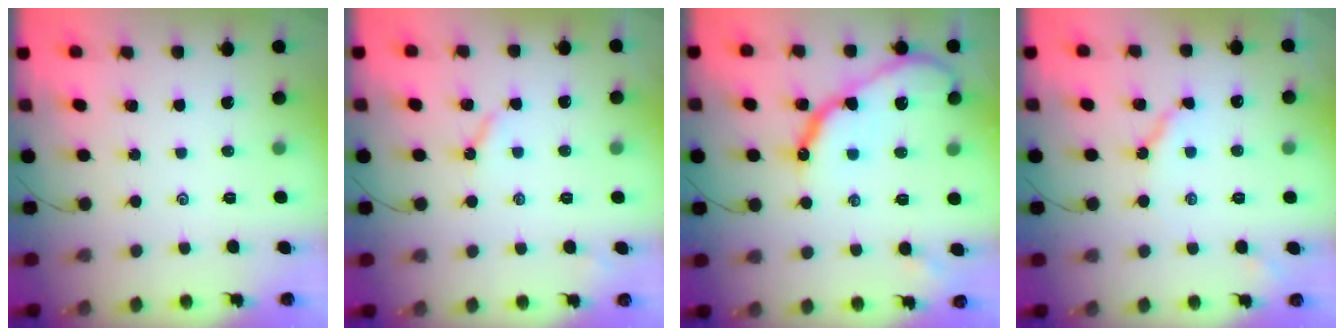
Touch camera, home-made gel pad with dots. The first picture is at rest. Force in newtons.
{"total": 3.7, "press": 3.7, "slide": 0.4}
{"total": 14.1, "press": 14.1, "slide": 1.0}
{"total": 4.7, "press": 4.7, "slide": 0.6}